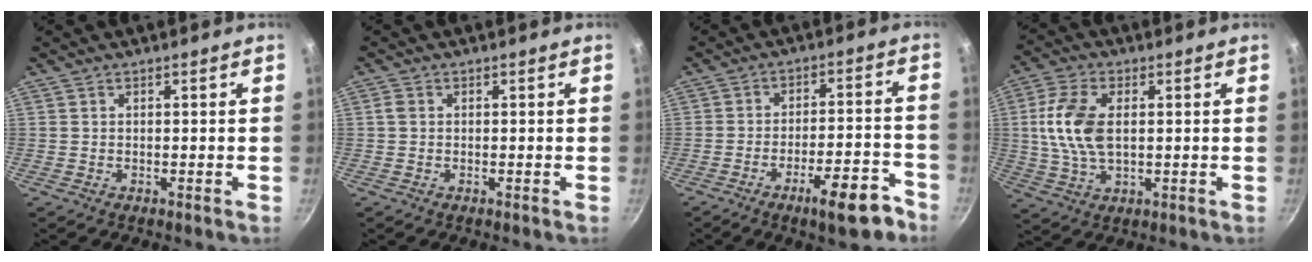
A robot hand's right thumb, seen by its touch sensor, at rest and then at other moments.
{"total": 1.4, "force": [0.2, 1.2, 0.8], "torque": [-0.013, 0.005, 0.000]}
{"total": 11.5, "force": [-7.3, 3.3, 8.3], "torque": [-0.097, 0.057, -0.098]}
{"total": 11.3, "force": [1.3, 6.4, 9.2], "torque": [-0.182, 0.007, 0.024]}